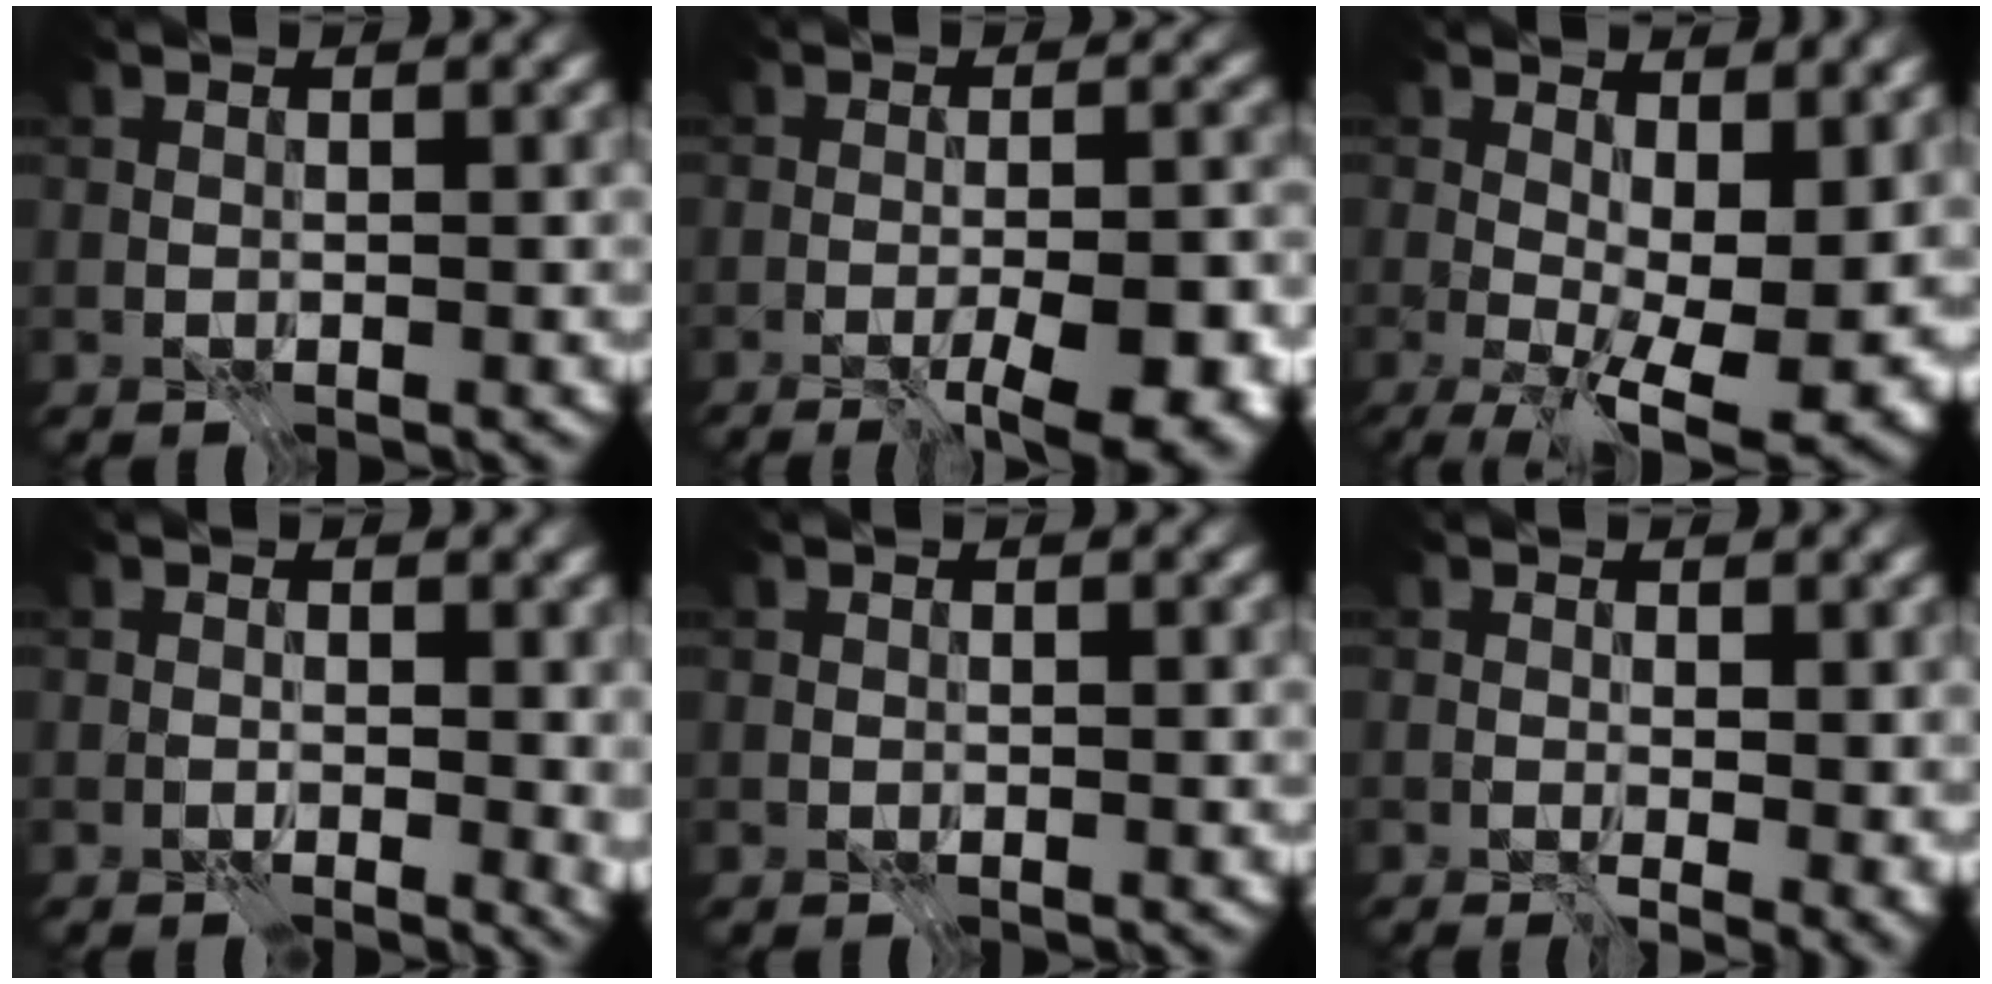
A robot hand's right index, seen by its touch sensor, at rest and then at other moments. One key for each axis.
{"total": 7.4, "fx": -3.4, "fy": 1.4, "fz": 6.4, "tx": -0.087, "ty": -0.004, "tz": -0.042}
{"total": 12.7, "fx": 0.3, "fy": 6.0, "fz": 11.2, "tx": -0.156, "ty": -0.019, "tz": 0.037}
{"total": 2.0, "fx": 0.3, "fy": 1.1, "fz": 1.6, "tx": -0.012, "ty": -0.005, "tz": 0.005}
{"total": 0.0}
{"total": 2.8, "fx": 0.3, "fy": 1.2, "fz": 2.5, "tx": -0.031, "ty": -0.008, "tz": 0.006}